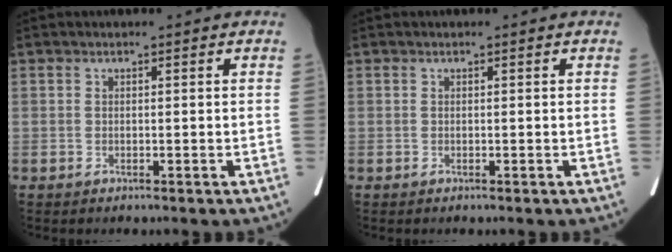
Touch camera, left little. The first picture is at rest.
{"total": 0.0}